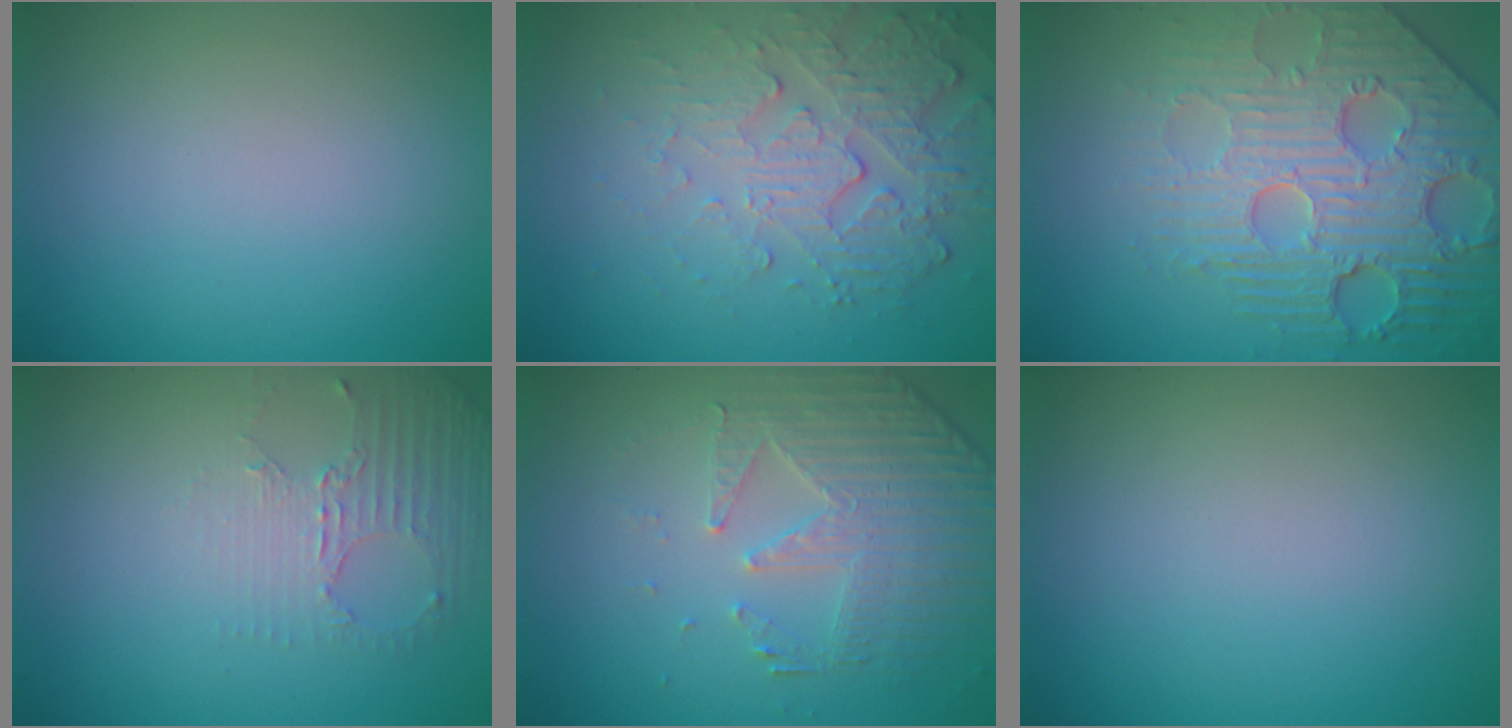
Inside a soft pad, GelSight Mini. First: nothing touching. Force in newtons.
{"total": 5.3, "press": 3.7, "slide": 3.9}
{"total": 7.0, "press": 5.7, "slide": 4.1}
{"total": 2.6, "press": 2.0, "slide": 1.7}
{"total": 4.9, "press": 3.8, "slide": 3.0}
{"total": 0.0}